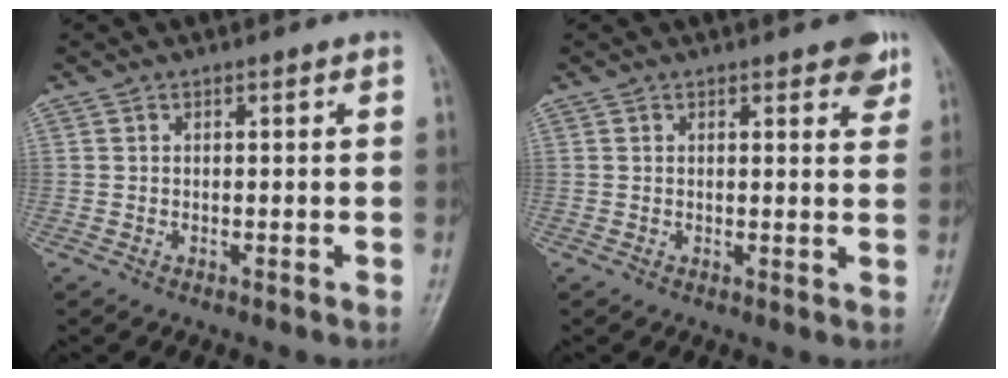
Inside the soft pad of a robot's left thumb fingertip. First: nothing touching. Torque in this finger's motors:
{"motor_torque": [0.70, 0.09, 0.51, -0.12, 0.00]}